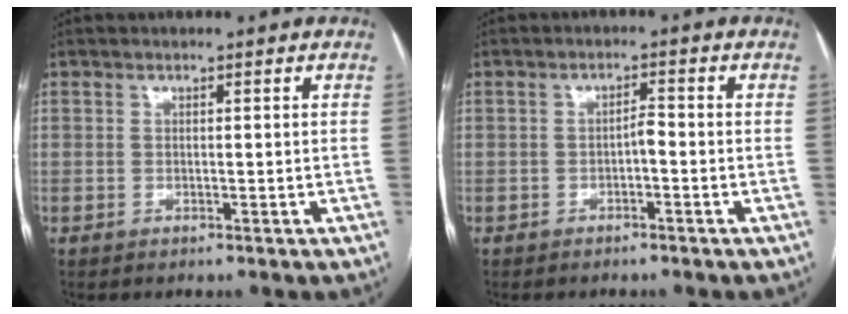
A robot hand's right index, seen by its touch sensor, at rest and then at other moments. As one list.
[{"total": 1.8, "force": [-0.7, 0.5, 1.6], "torque": [-0.023, 0.005, -0.014]}]